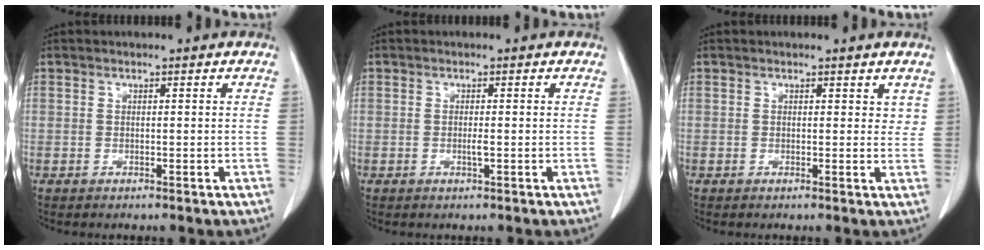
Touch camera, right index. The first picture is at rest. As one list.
[{"total": 0.9, "force": [-0.2, -0.1, 0.9], "torque": [-0.020, -0.002, -0.002]}, {"total": 1.9, "force": [1.2, 1.3, 0.7], "torque": [0.007, -0.003, 0.010]}]